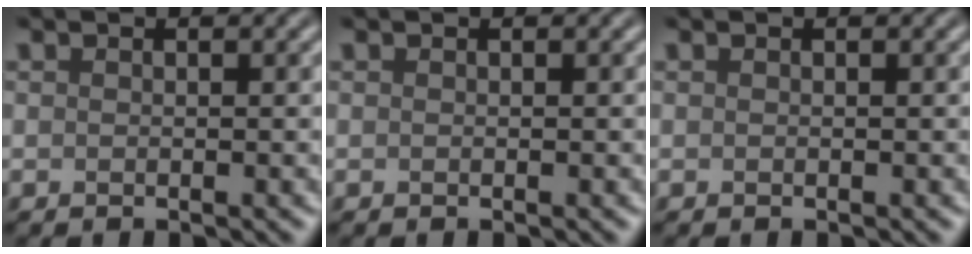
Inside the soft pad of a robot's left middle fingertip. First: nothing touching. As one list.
[{"total": 0.0}, {"total": 0.0}]